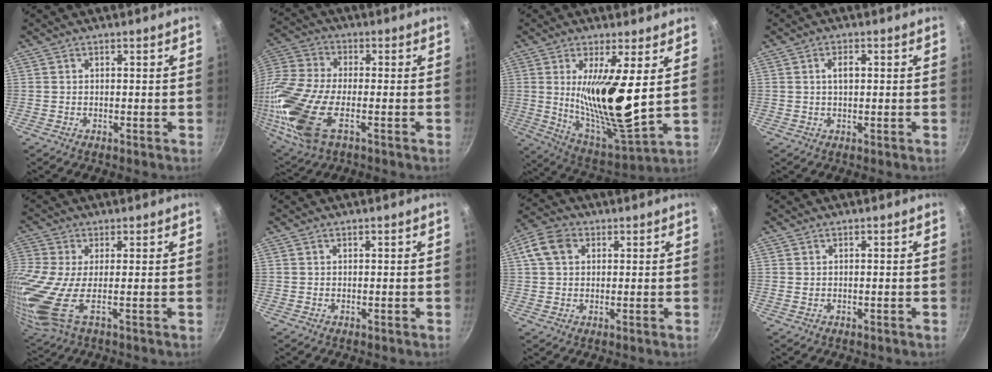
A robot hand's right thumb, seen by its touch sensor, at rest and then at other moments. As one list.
[{"total": 20.9, "force": [-5.7, 10.3, 17.3], "torque": [-0.389, -0.010, -0.123]}, {"total": 17.4, "force": [4.0, 4.1, 16.5], "torque": [-0.283, -0.060, 0.076]}, {"total": 2.7, "force": [0.5, 1.5, 2.2], "torque": [-0.032, 0.006, 0.007]}, {"total": 11.5, "force": [-0.7, 3.7, 10.9], "torque": [-0.251, -0.017, -0.016]}, {"total": 0.0}, {"total": 6.6, "force": [1.9, 5.2, 3.6], "torque": [-0.050, 0.006, 0.024]}, {"total": 0.0}]